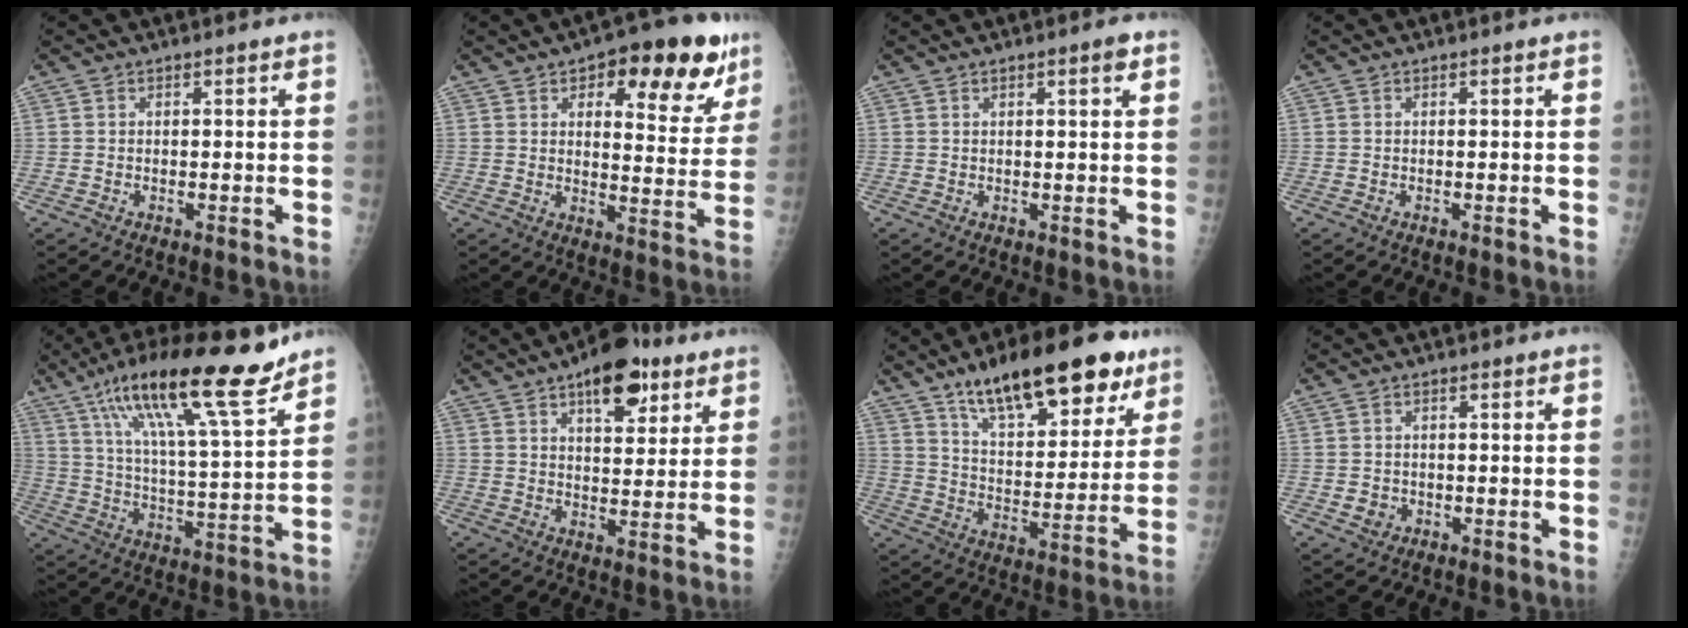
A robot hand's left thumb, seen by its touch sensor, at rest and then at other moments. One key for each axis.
{"total": 16.3, "fx": 8.9, "fy": 7.2, "fz": 11.6, "tx": -0.094, "ty": -0.033, "tz": 0.118}
{"total": 2.0, "fx": 1.0, "fy": 0.3, "fz": 1.7, "tx": -0.024, "ty": -0.003, "tz": 0.014}
{"total": 0.0}
{"total": 21.1, "fx": 14.7, "fy": 3.3, "fz": 14.8, "tx": -0.231, "ty": -0.056, "tz": 0.246}
{"total": 12.7, "fx": 7.3, "fy": 5.8, "fz": 8.6, "tx": -0.088, "ty": -0.028, "tz": 0.105}
{"total": 23.4, "fx": 15.1, "fy": 8.8, "fz": 15.5, "tx": -0.189, "ty": -0.049, "tz": 0.239}
{"total": 2.2, "fx": -0.3, "fy": 2.0, "fz": 0.8, "tx": -0.003, "ty": 0.003, "tz": 0.001}